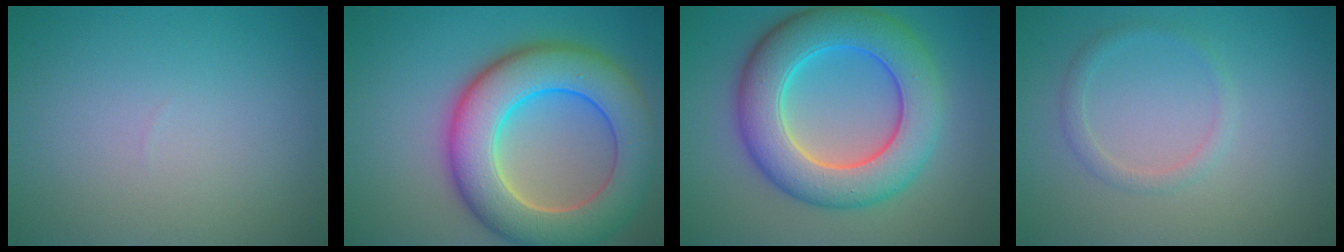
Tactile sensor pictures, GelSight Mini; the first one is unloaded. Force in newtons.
{"total": 11.0, "press": 11.0, "slide": 0.6}
{"total": 9.6, "press": 9.6, "slide": 0.4}
{"total": 1.4, "press": 1.4, "slide": 0.1}